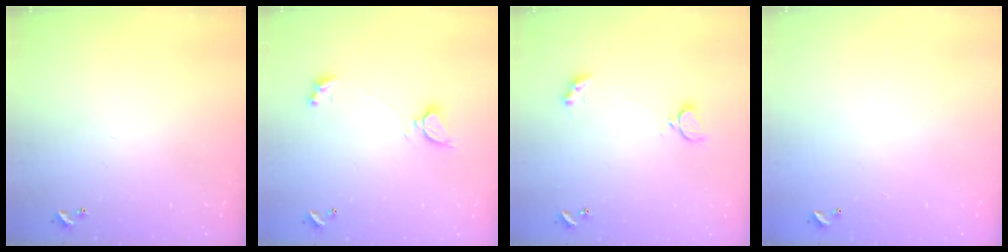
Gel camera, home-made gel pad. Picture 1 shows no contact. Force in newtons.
{"total": 3.3, "press": 3.3, "slide": 0.4}
{"total": 2.9, "press": 2.9, "slide": 0.6}
{"total": 2.9, "press": 2.9, "slide": 0.1}